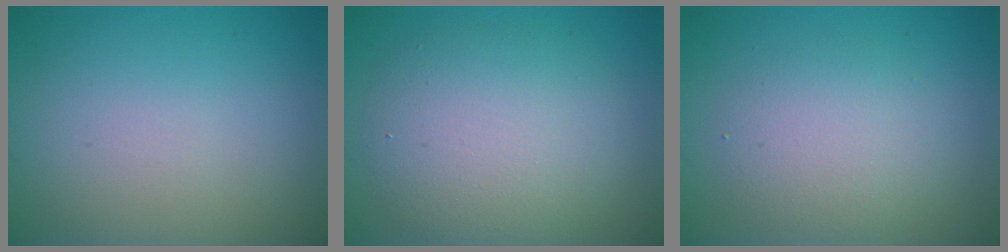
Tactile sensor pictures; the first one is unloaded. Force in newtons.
{"total": 6.4, "press": 6.3, "slide": 0.8}
{"total": 3.5, "press": 3.5, "slide": 0.2}